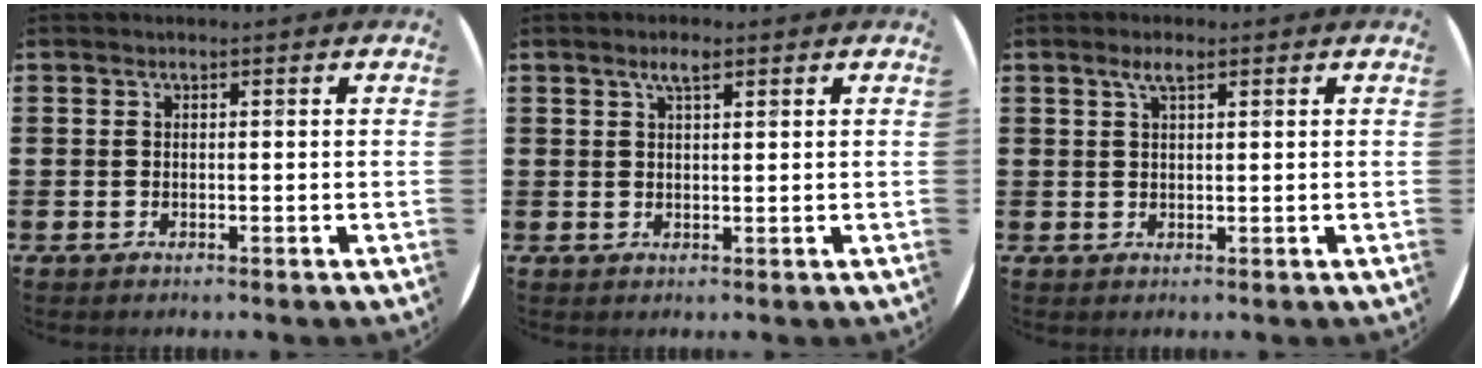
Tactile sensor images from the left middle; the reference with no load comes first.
{"total": 2.5, "force": [1.7, 0.6, 1.7], "torque": [-0.035, 0.006, 0.029]}
{"total": 2.4, "force": [1.5, 0.6, 1.8], "torque": [-0.036, 0.007, 0.024]}